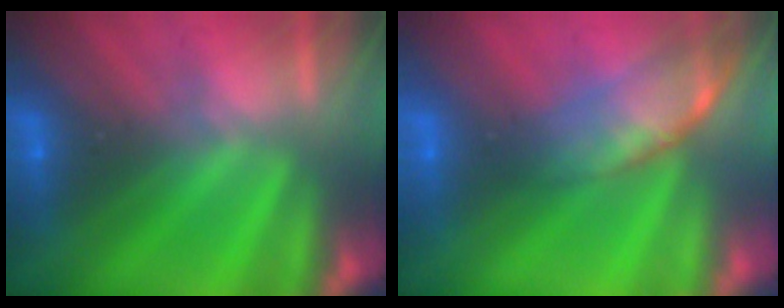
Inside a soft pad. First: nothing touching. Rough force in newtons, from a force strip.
{"total": 2.6}